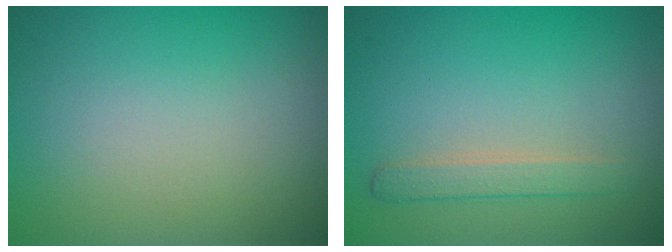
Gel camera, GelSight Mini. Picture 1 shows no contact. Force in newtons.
{"total": 1.8, "press": 1.8, "slide": 0.1}